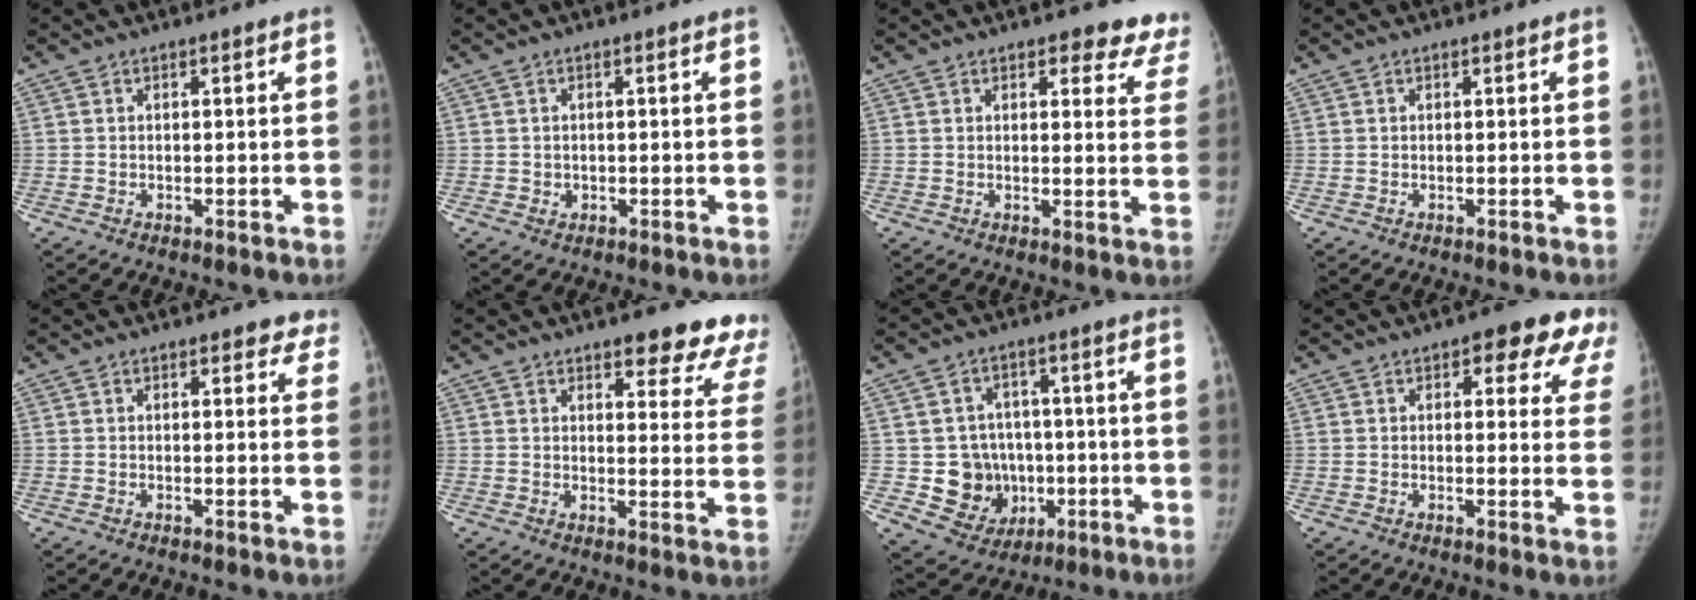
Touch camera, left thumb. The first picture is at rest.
{"total": 1.4, "force": [-0.3, 1.3, 0.4], "torque": [-0.001, 0.004, 0.000]}
{"total": 8.8, "force": [7.7, 3.8, 1.9], "torque": [0.038, -0.038, 0.053]}
{"total": 0.0}
{"total": 3.6, "force": [2.9, 1.9, 1.0], "torque": [0.029, -0.011, 0.019]}
{"total": 13.2, "force": [11.0, 4.7, 5.5], "torque": [-0.007, -0.067, 0.105]}
{"total": 10.6, "force": [-1.3, 9.8, 3.8], "torque": [-0.016, 0.012, -0.003]}
{"total": 11.2, "force": [6.1, 5.3, 7.7], "torque": [-0.037, -0.019, 0.059]}